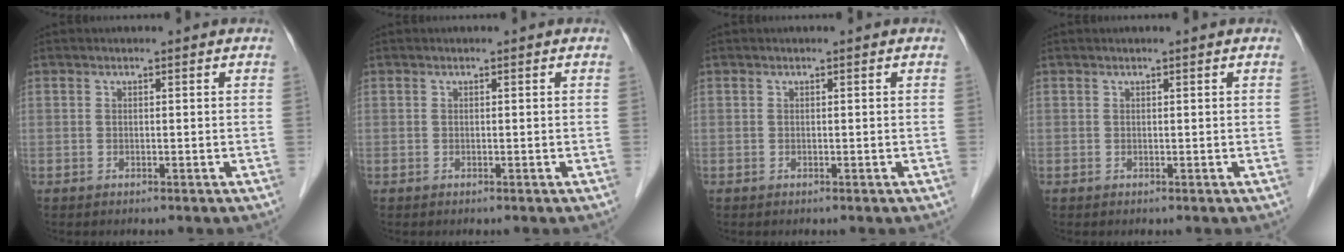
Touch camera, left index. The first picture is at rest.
{"total": 0.0}
{"total": 0.0}
{"total": 0.0}